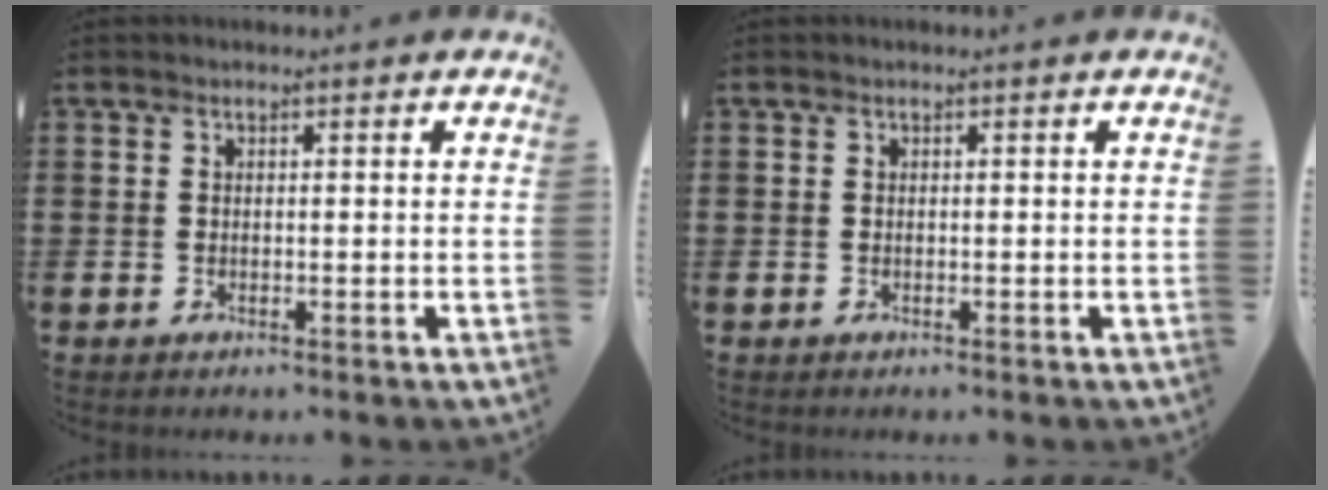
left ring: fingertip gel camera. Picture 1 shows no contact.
{"total": 0.0}